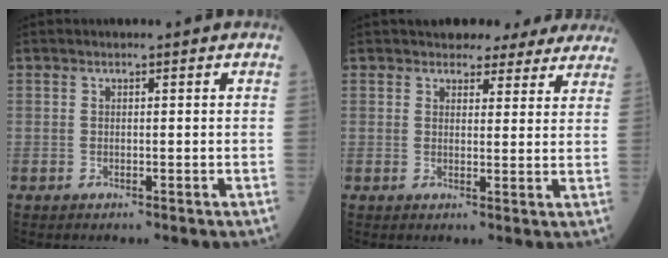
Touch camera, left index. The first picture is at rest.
{"total": 9.1, "force": [8.2, 3.5, 1.9], "torque": [-0.001, 0.008, 0.078]}